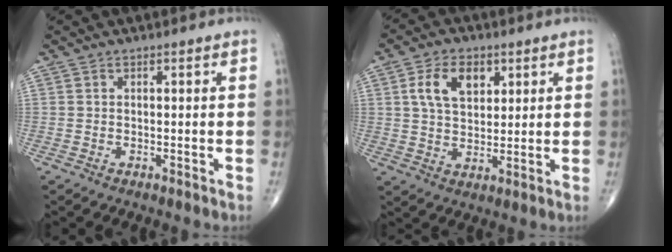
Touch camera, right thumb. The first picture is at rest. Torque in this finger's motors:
{"motor_torque": [-0.08, 0.19, 0.21, 0.07, 0.18]}